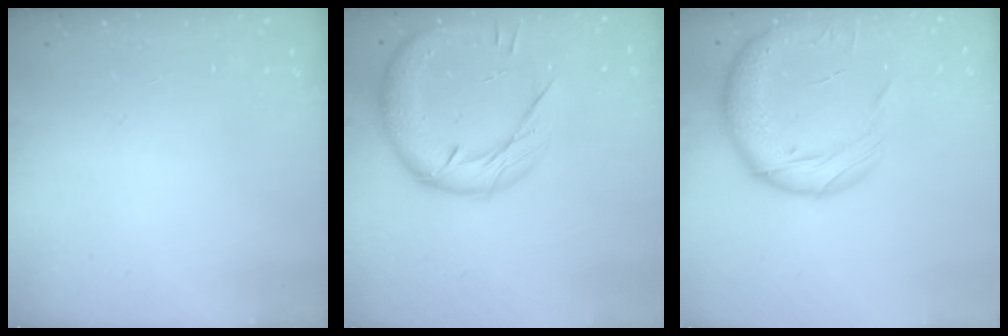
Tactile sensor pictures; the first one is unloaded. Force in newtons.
{"total": 18.0, "press": 17.9, "slide": 2.2}
{"total": 17.5, "press": 17.1, "slide": 3.9}